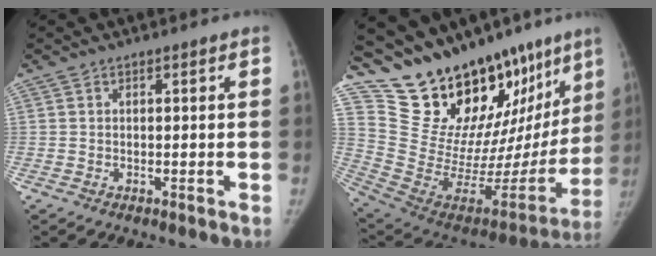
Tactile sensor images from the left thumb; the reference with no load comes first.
{"total": 31.3, "force": [24.1, 12.0, 16.0], "torque": [-0.217, -0.126, 0.373]}